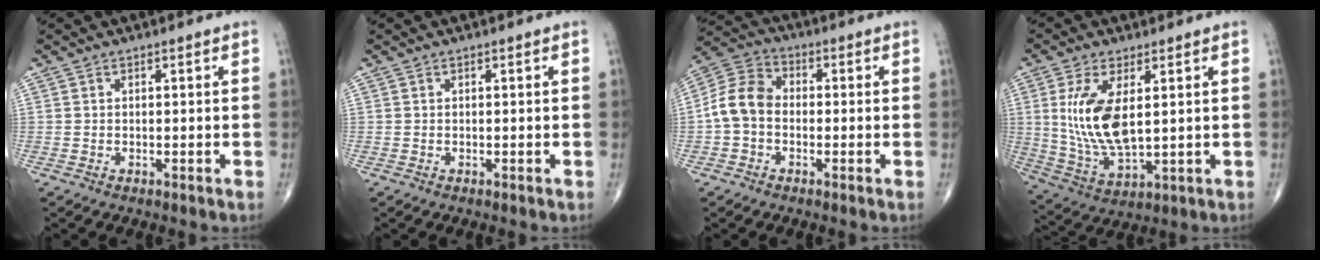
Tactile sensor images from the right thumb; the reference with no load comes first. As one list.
[{"total": 0.0}, {"total": 8.3, "force": [-1.1, 6.3, 5.3], "torque": [-0.093, 0.027, -0.037]}, {"total": 12.8, "force": [2.4, 5.7, 11.1], "torque": [-0.227, -0.019, 0.061]}]